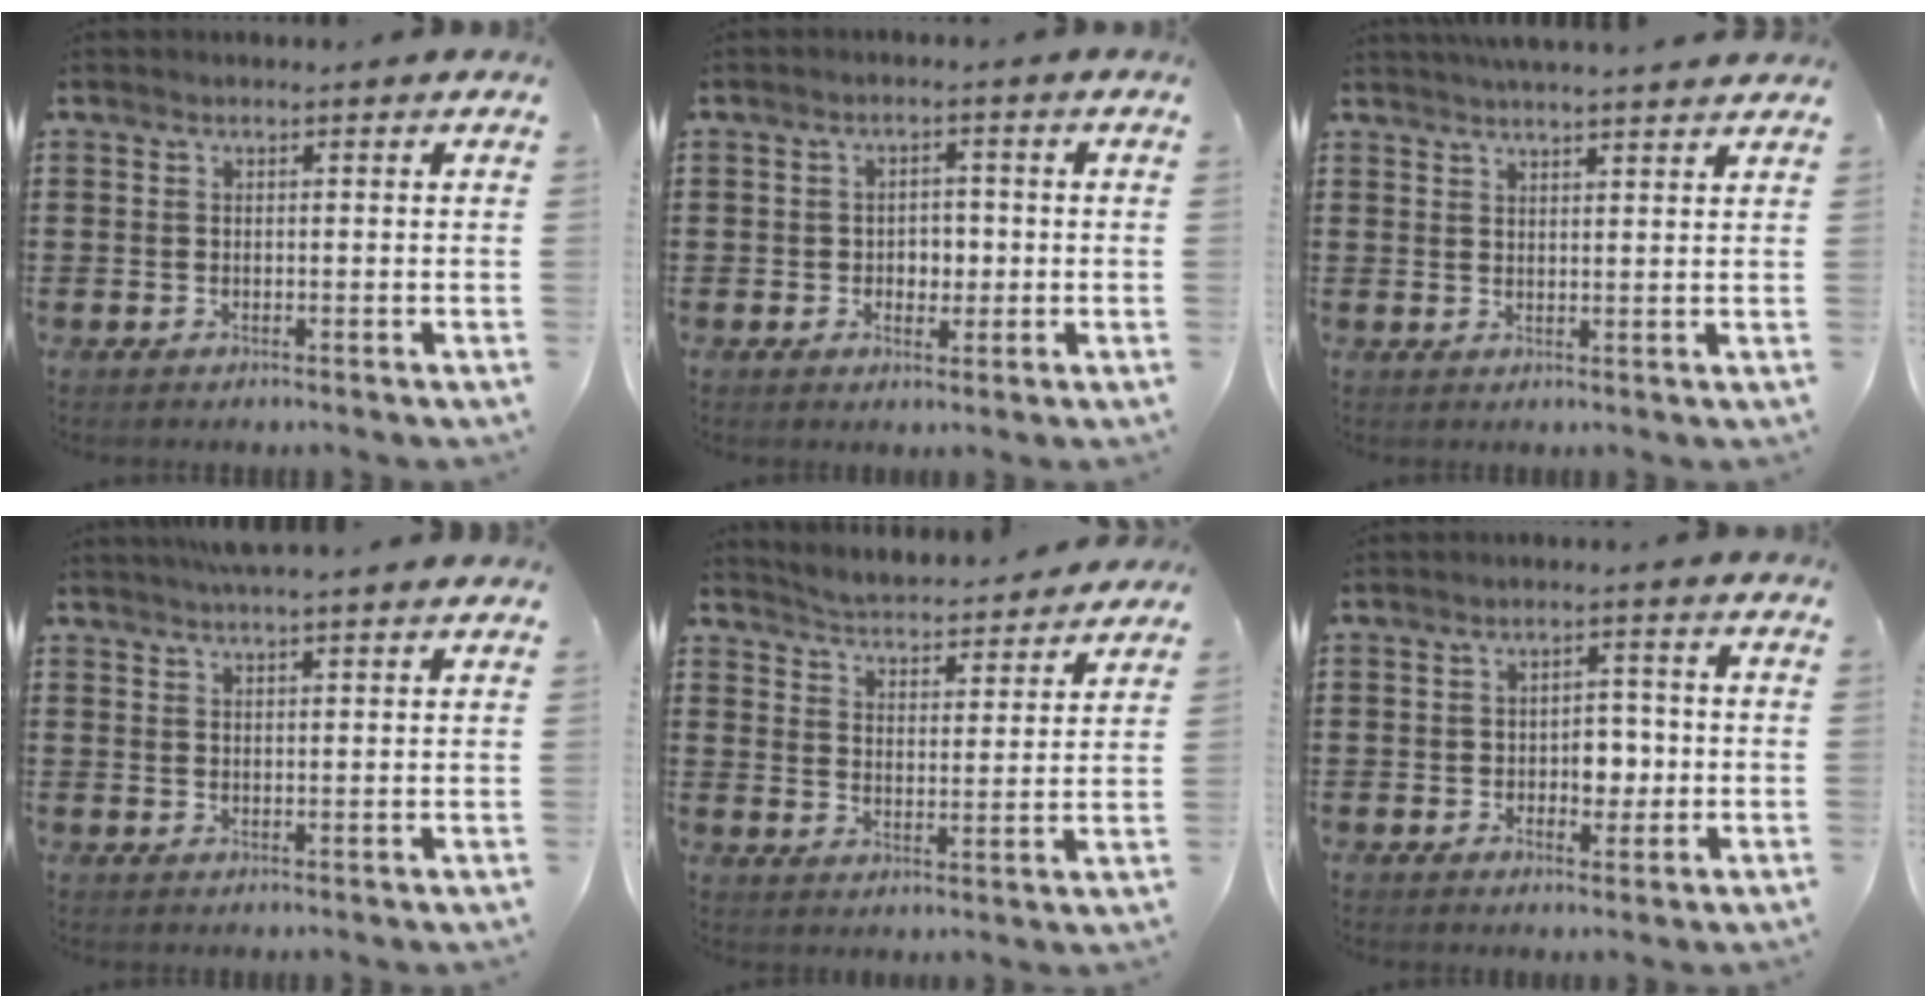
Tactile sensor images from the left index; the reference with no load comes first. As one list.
[{"total": 2.5, "force": [-0.4, 2.1, 1.4], "torque": [-0.026, 0.004, -0.015]}, {"total": 3.0, "force": [2.9, -0.4, 0.5], "torque": [-0.018, -0.009, 0.053]}, {"total": 3.4, "force": [3.2, -0.3, 1.1], "torque": [-0.030, -0.005, 0.059]}, {"total": 3.8, "force": [3.8, -0.4, -0.1], "torque": [-0.022, -0.037, 0.058]}, {"total": 4.2, "force": [-0.5, 2.9, 3.0], "torque": [-0.046, 0.002, -0.018]}]